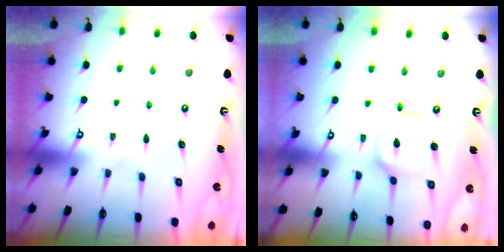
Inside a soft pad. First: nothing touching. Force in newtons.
{"total": 7.5, "press": 7.4, "slide": 0.8}